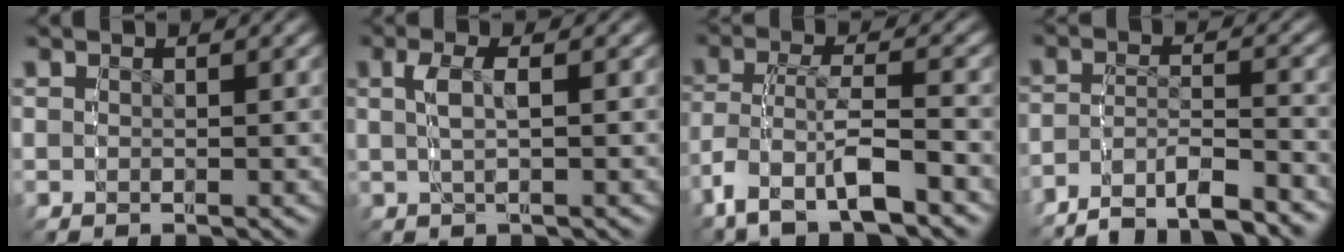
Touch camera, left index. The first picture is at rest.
{"total": 2.6, "force": [0.5, 0.9, 2.4], "torque": [-0.038, 0.010, 0.008]}
{"total": 4.6, "force": [-2.0, 2.5, 3.3], "torque": [-0.080, -0.013, -0.027]}
{"total": 6.5, "force": [-5.8, 2.2, 2.0], "torque": [-0.027, -0.012, -0.095]}